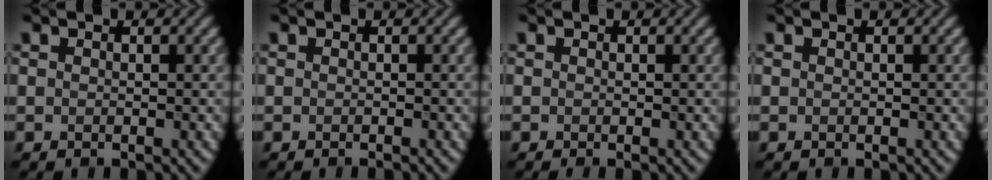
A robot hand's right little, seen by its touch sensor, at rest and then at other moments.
{"total": 0.5, "force": [-0.4, 0.1, 0.4], "torque": [-0.003, 0.001, -0.008]}
{"total": 0.6, "force": [-0.2, 0.1, 0.5], "torque": [-0.010, -0.006, -0.003]}
{"total": 0.0}